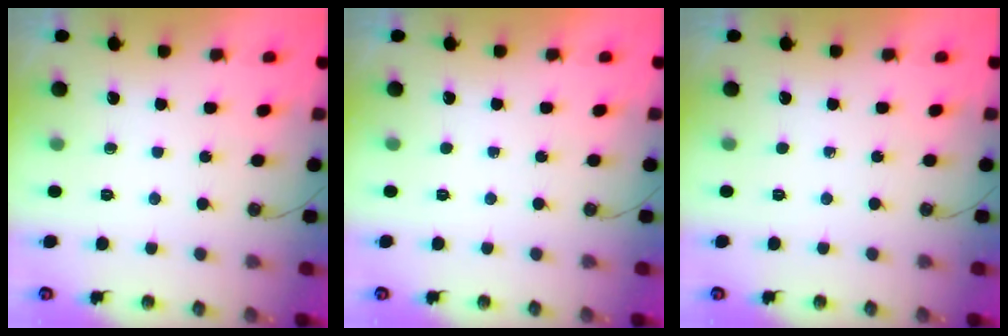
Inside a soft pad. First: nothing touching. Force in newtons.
{"total": 0.0}
{"total": 0.0}